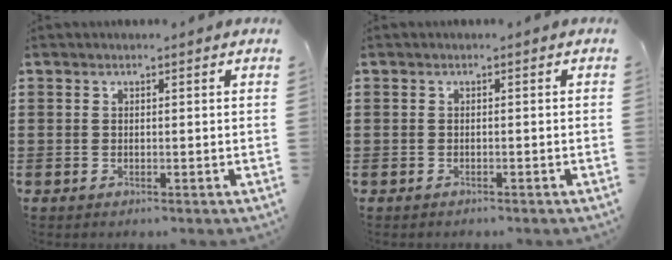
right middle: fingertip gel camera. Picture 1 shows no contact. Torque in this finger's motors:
{"motor_torque": [-0.32, 0.08, -0.06, 0.01]}